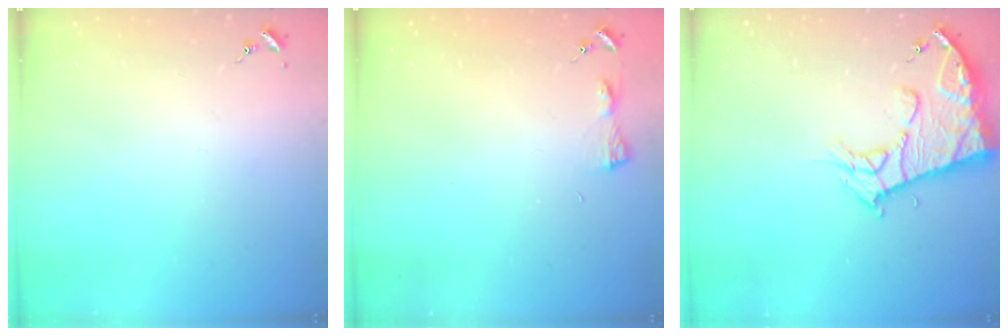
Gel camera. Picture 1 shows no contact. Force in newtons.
{"total": 3.2, "press": 3.1, "slide": 0.3}
{"total": 14.1, "press": 14.0, "slide": 1.5}